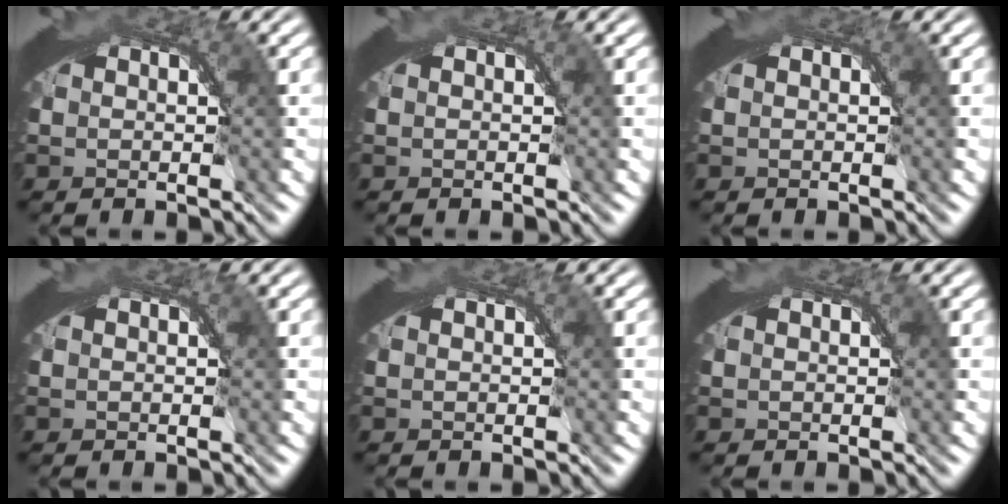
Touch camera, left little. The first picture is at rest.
{"total": 0.6, "force": [-0.3, -0.1, -0.5], "torque": [0.006, -0.004, -0.005]}
{"total": 0.6, "force": [0.2, 0.2, 0.4], "torque": [-0.008, 0.001, 0.004]}
{"total": 0.0}
{"total": 0.0}
{"total": 0.0}